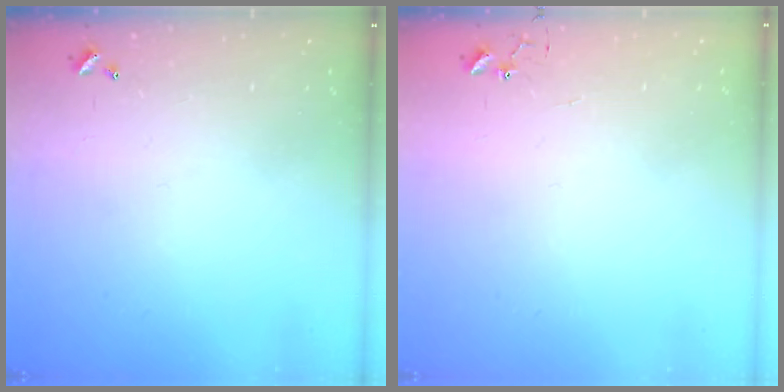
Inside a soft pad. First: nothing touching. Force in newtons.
{"total": 4.8, "press": 4.8, "slide": 0.2}